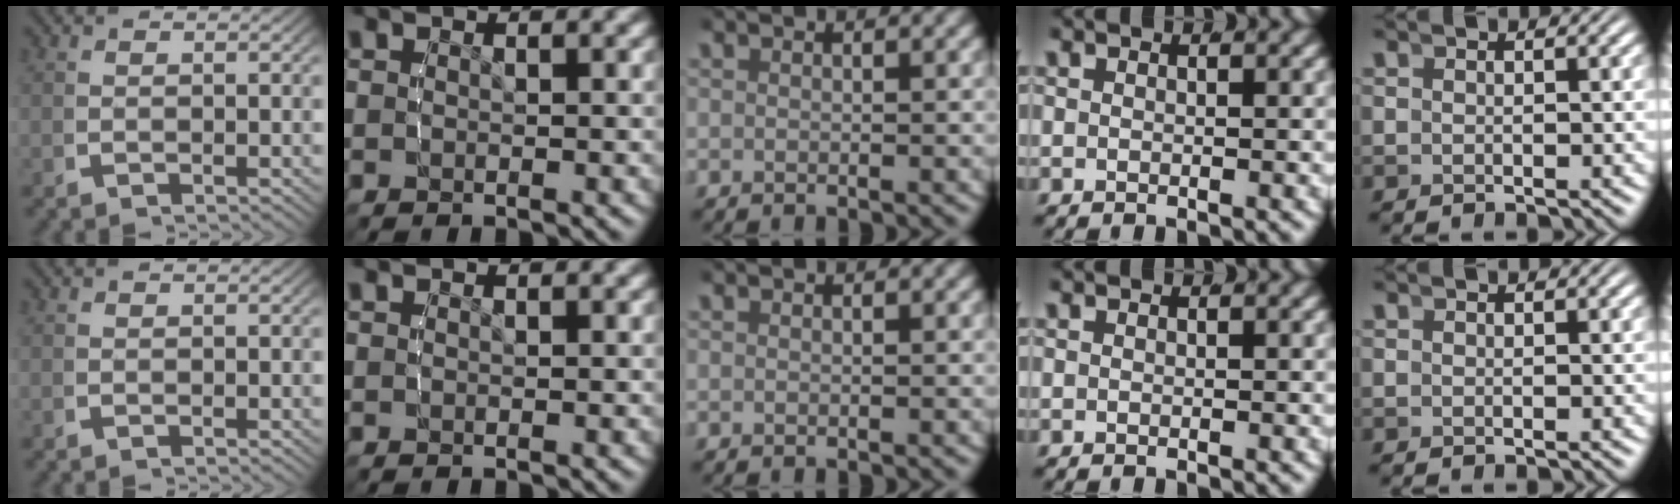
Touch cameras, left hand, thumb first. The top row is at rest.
{}